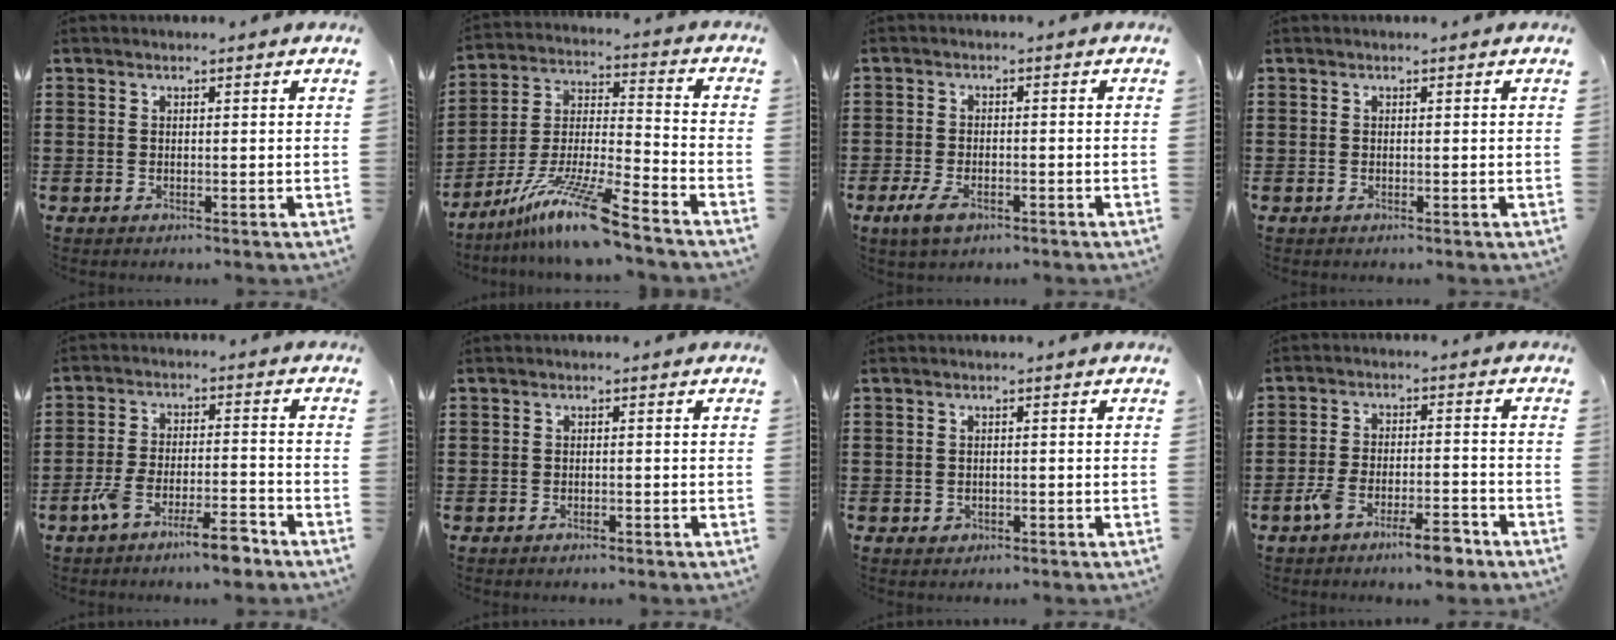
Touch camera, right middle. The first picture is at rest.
{"total": 11.6, "force": [-9.2, 0.0, 7.1], "torque": [-0.136, 0.001, -0.178]}
{"total": 3.5, "force": [-2.1, 1.7, 2.3], "torque": [-0.053, -0.001, -0.042]}
{"total": 0.0}
{"total": 7.7, "force": [-5.9, 1.1, 4.9], "torque": [-0.103, 0.000, -0.112]}
{"total": 0.9, "force": [-0.8, 0.3, 0.1], "torque": [-0.004, -0.001, -0.017]}
{"total": 0.9, "force": [-0.4, 0.7, 0.3], "torque": [-0.010, 0.000, -0.007]}
{"total": 6.9, "force": [-5.0, 1.5, 4.4], "torque": [-0.089, 0.003, -0.093]}